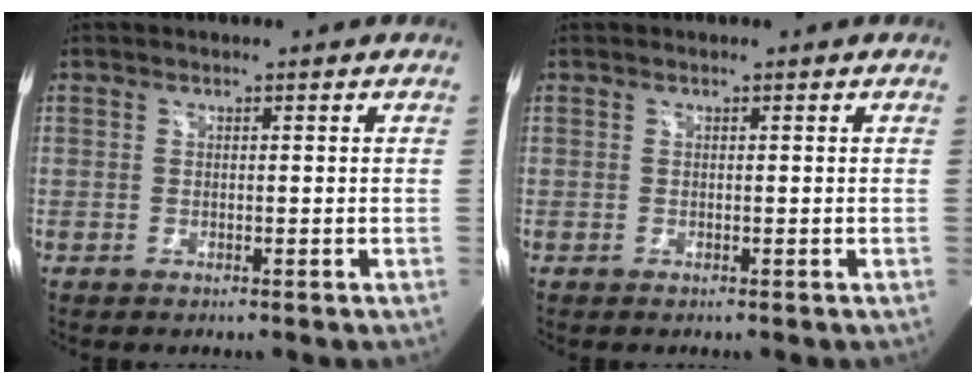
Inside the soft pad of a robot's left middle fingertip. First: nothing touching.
{"total": 0.0}